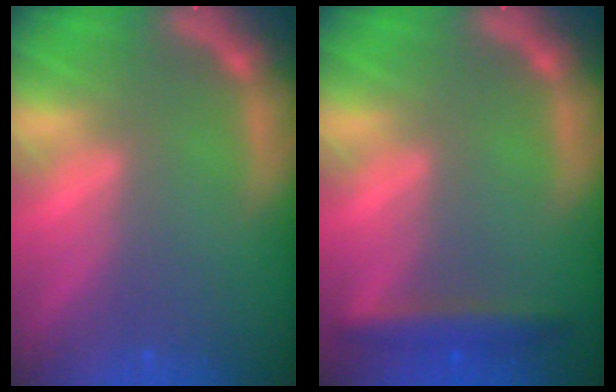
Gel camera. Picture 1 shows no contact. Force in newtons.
{"total": 2.9}